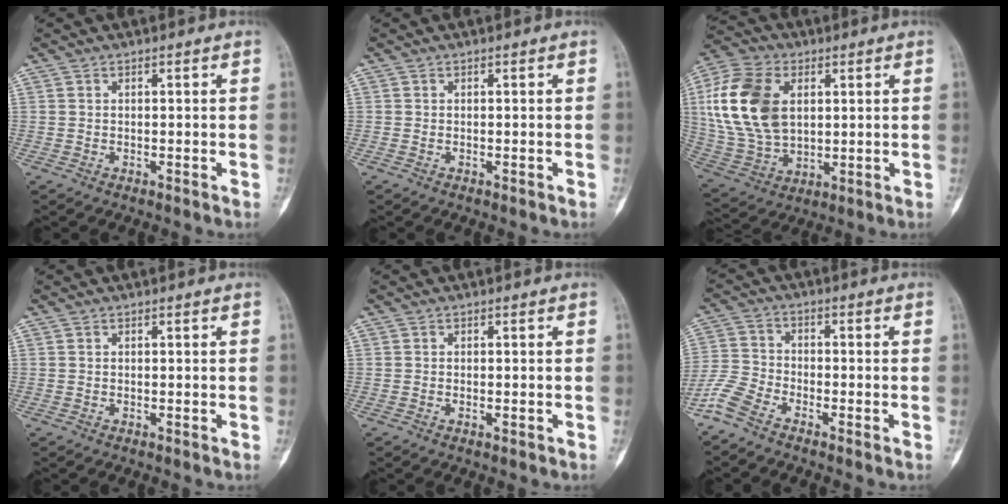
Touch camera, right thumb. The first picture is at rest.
{"total": 0.0}
{"total": 18.6, "force": [3.8, 12.2, 13.6], "torque": [-0.272, -0.001, 0.078]}
{"total": 0.0}
{"total": 0.8, "force": [-0.3, 0.3, 0.6], "torque": [-0.010, 0.003, -0.004]}
{"total": 6.1, "force": [-4.7, 2.4, 3.0], "torque": [-0.071, 0.012, -0.109]}